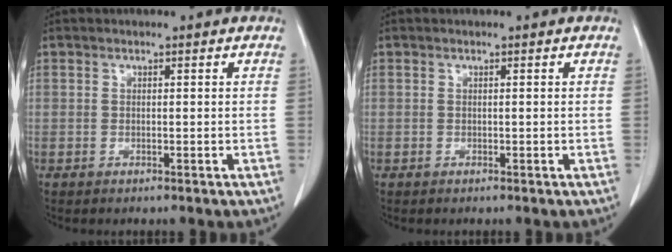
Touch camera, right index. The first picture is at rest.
{"total": 0.0}